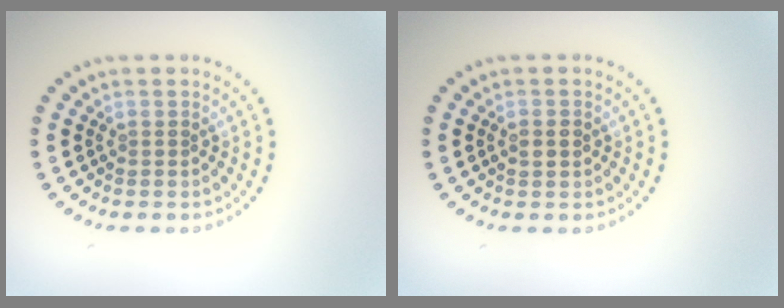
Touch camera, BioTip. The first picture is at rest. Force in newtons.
{"total": 1.5, "press": 1.5, "slide": 0.1}